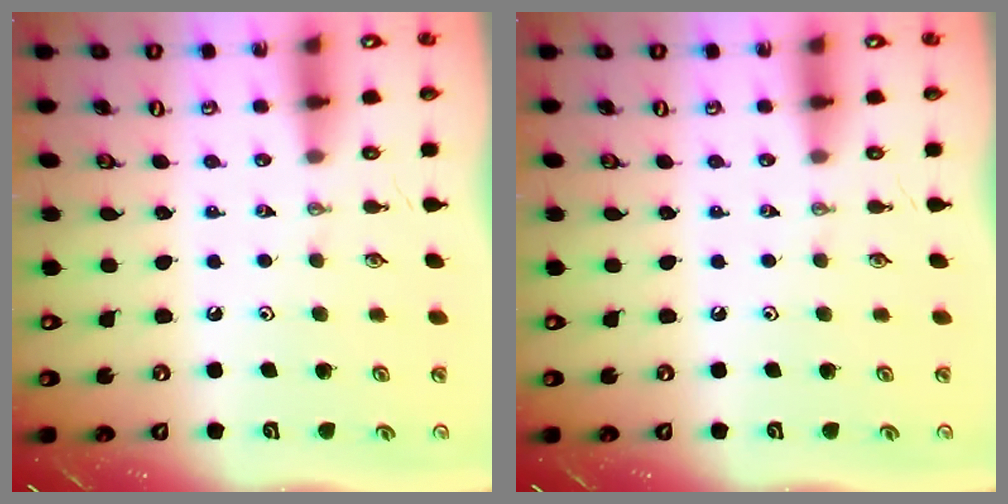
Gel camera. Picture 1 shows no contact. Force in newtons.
{"total": 0.0}